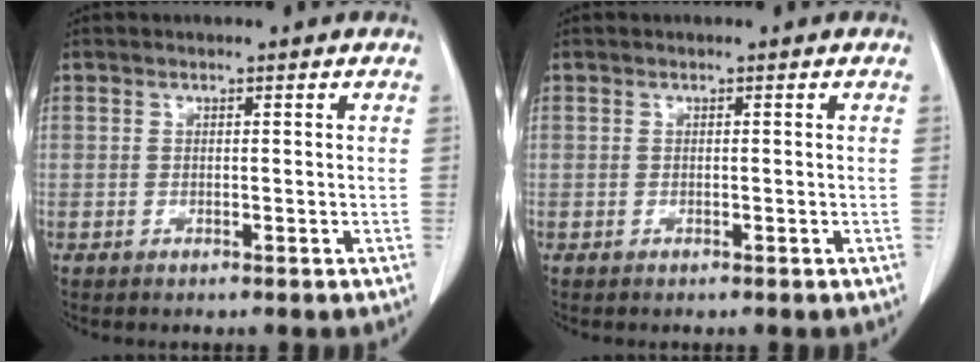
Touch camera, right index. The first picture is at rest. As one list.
[{"total": 0.0}]